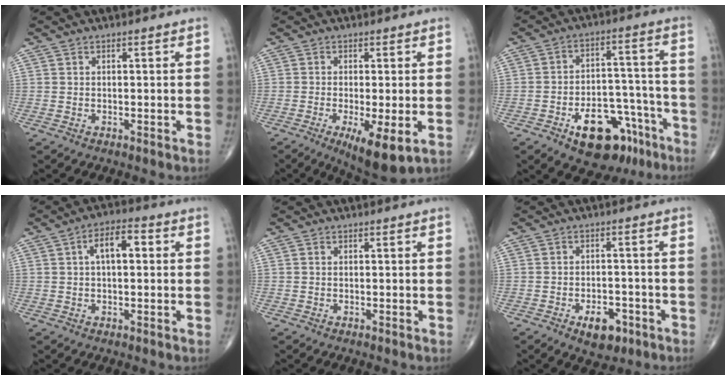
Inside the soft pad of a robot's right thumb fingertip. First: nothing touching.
{"total": 8.9, "force": [-2.9, 2.3, 8.0], "torque": [-0.126, -0.020, -0.043]}
{"total": 16.2, "force": [-9.3, 8.9, 9.8], "torque": [-0.102, 0.077, -0.129]}
{"total": 6.3, "force": [1.2, 3.0, 5.4], "torque": [-0.086, 0.019, 0.013]}
{"total": 0.0}
{"total": 6.4, "force": [-3.3, 3.7, 4.1], "torque": [-0.040, 0.018, -0.045]}